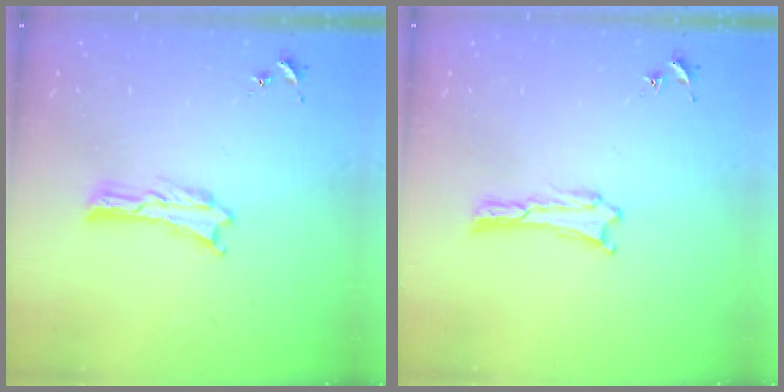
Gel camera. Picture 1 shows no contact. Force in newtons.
{"total": 0.0}